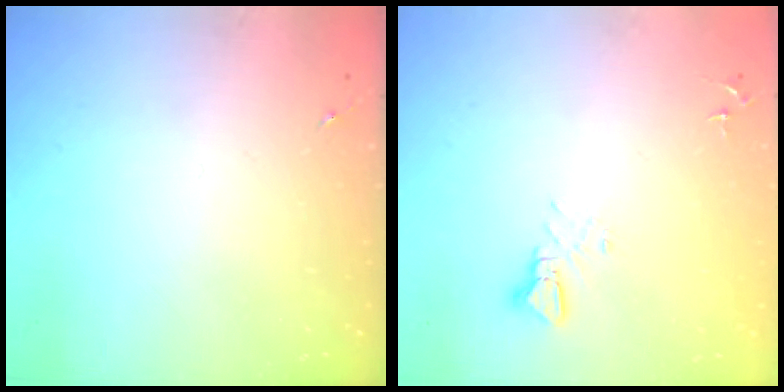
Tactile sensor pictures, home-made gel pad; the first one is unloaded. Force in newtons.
{"total": 3.6, "press": 3.6, "slide": 0.3}